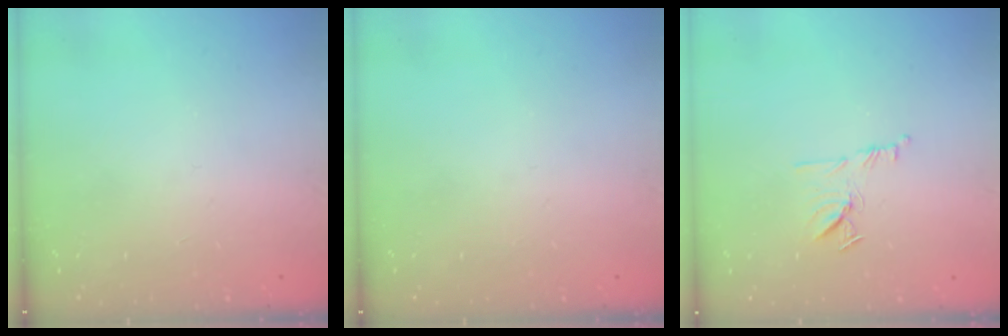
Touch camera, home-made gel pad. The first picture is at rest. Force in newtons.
{"total": 0.0}
{"total": 8.2, "press": 8.1, "slide": 1.2}